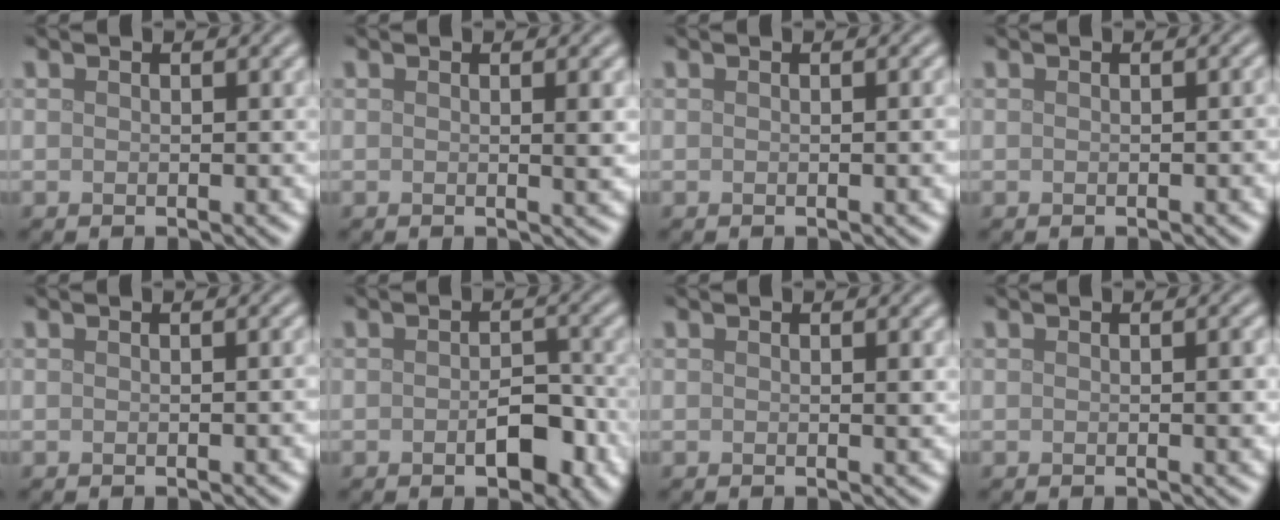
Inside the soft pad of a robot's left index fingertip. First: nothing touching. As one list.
[{"total": 1.6, "force": [0.1, 0.3, 1.6], "torque": [-0.017, 0.000, -0.002]}, {"total": 1.4, "force": [0.0, 0.3, 1.3], "torque": [-0.013, 0.003, -0.002]}, {"total": 0.7, "force": [-0.3, 0.1, 0.6], "torque": [-0.008, 0.003, -0.001]}, {"total": 1.0, "force": [-0.1, 0.2, 0.9], "torque": [-0.007, 0.003, -0.002]}, {"total": 3.5, "force": [-1.3, 1.7, 2.7], "torque": [-0.037, 0.000, -0.015]}, {"total": 0.6, "force": [0.0, 0.0, 0.6], "torque": [-0.006, -0.001, 0.000]}, {"total": 1.2, "force": [0.0, 0.2, 1.2], "torque": [-0.015, 0.000, 0.000]}]